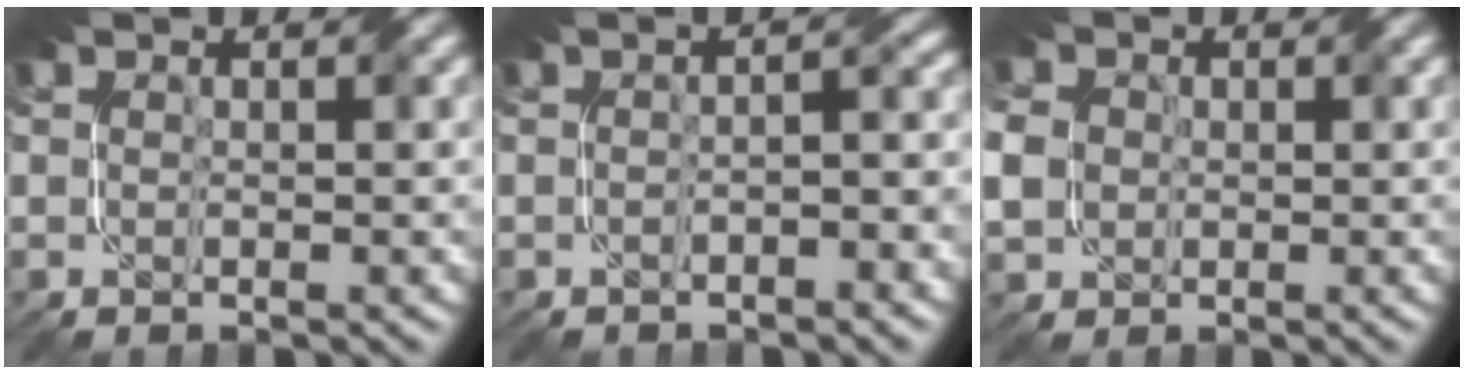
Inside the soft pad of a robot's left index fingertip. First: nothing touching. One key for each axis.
{"total": 2.2, "fx": -1.3, "fy": 0.5, "fz": 1.8, "tx": -0.026, "ty": 0.000, "tz": -0.022}
{"total": 5.4, "fx": -0.2, "fy": 4.6, "fz": 2.8, "tx": -0.088, "ty": 0.007, "tz": -0.005}